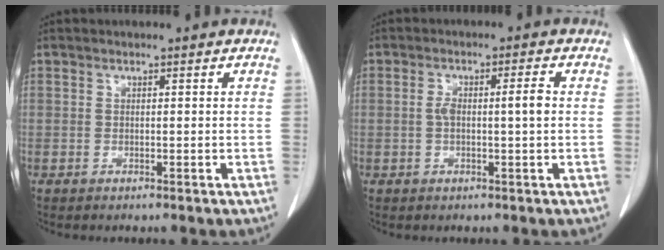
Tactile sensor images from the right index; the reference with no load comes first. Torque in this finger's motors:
{"motor_torque": [0.48, -0.08, 0.22, 0.06]}